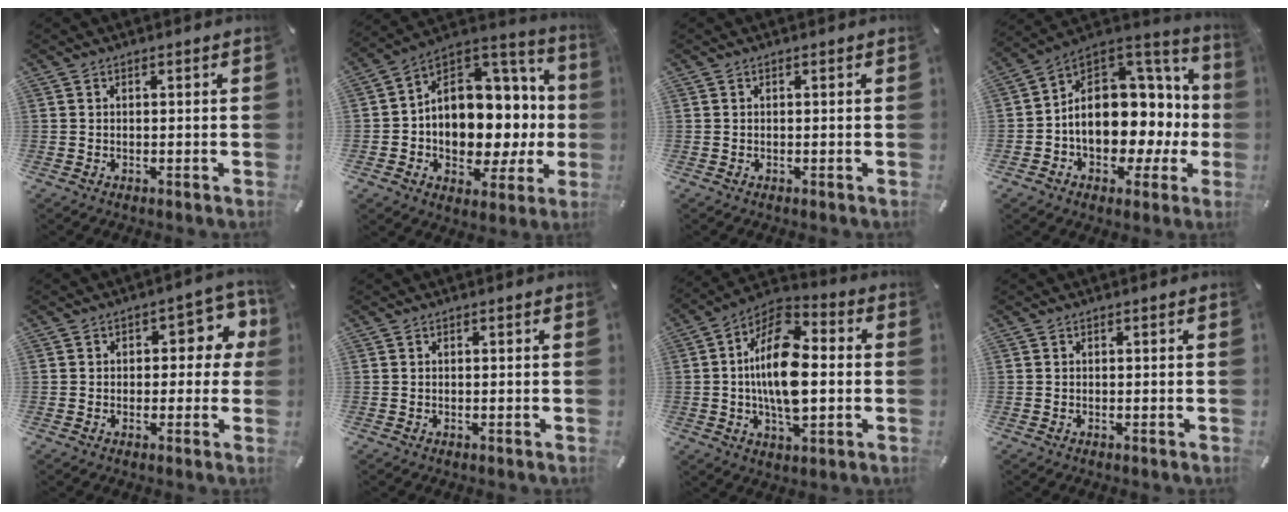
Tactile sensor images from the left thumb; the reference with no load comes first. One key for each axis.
{"total": 13.2, "fx": -0.1, "fy": 10.7, "fz": 7.8, "tx": -0.104, "ty": -0.029, "tz": 0.002}
{"total": 0.0}
{"total": 16.0, "fx": -0.6, "fy": 11.7, "fz": 10.9, "tx": -0.166, "ty": -0.028, "tz": -0.005}
{"total": 8.5, "fx": 1.6, "fy": 5.5, "fz": 6.3, "tx": -0.073, "ty": -0.004, "tz": 0.022}
{"total": 0.0}
{"total": 16.9, "fx": -0.4, "fy": 9.1, "fz": 14.2, "tx": -0.281, "ty": -0.001, "tz": -0.011}
{"total": 0.0}